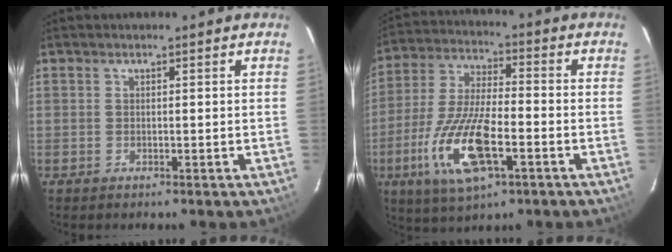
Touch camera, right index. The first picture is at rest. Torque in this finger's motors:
{"motor_torque": [2.05, -0.09, 0.99, 0.21]}